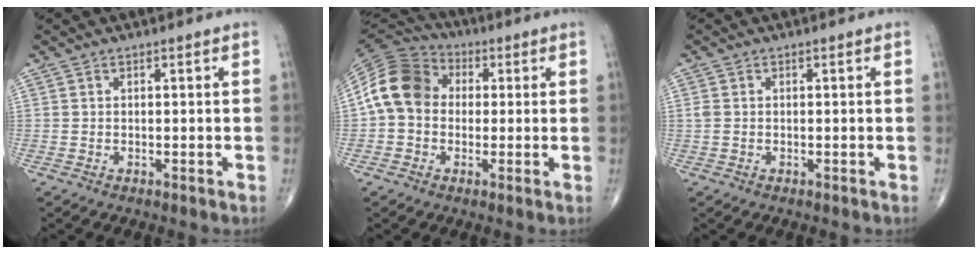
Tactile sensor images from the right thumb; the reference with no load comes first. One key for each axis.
{"total": 12.7, "fx": 0.7, "fy": 10.3, "fz": 7.4, "tx": -0.129, "ty": 0.033, "tz": -0.002}
{"total": 1.2, "fx": -0.1, "fy": 0.9, "fz": 0.8, "tx": -0.023, "ty": 0.000, "tz": -0.001}